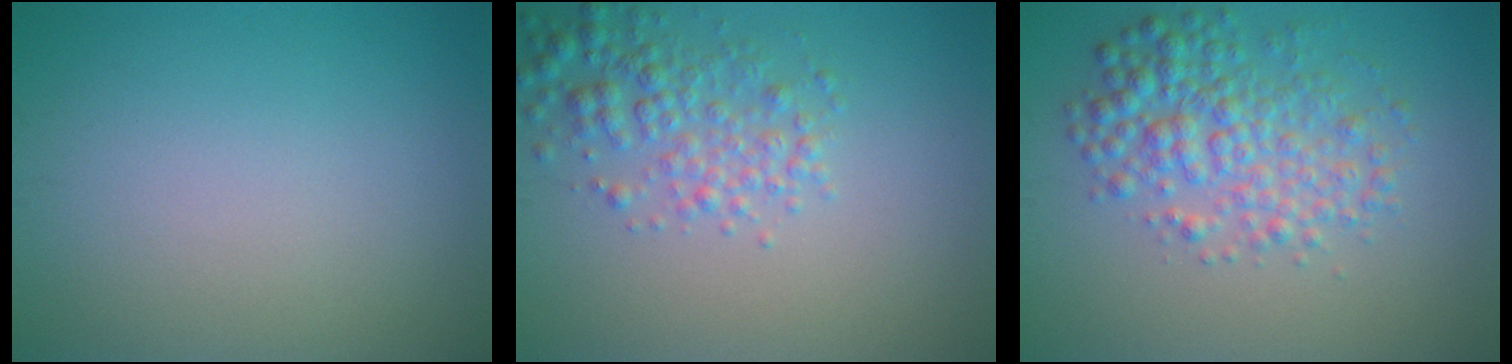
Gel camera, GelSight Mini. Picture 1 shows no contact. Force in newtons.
{"total": 3.3, "press": 3.3, "slide": 0.1}
{"total": 4.8, "press": 4.8, "slide": 0.0}